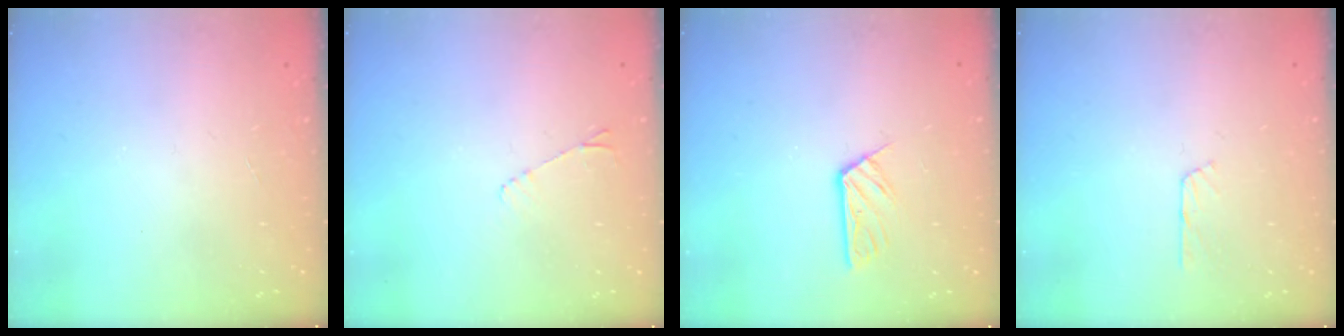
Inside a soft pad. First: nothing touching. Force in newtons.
{"total": 4.4, "press": 4.3, "slide": 0.7}
{"total": 4.7, "press": 4.7, "slide": 0.2}
{"total": 2.7, "press": 2.7, "slide": 0.3}